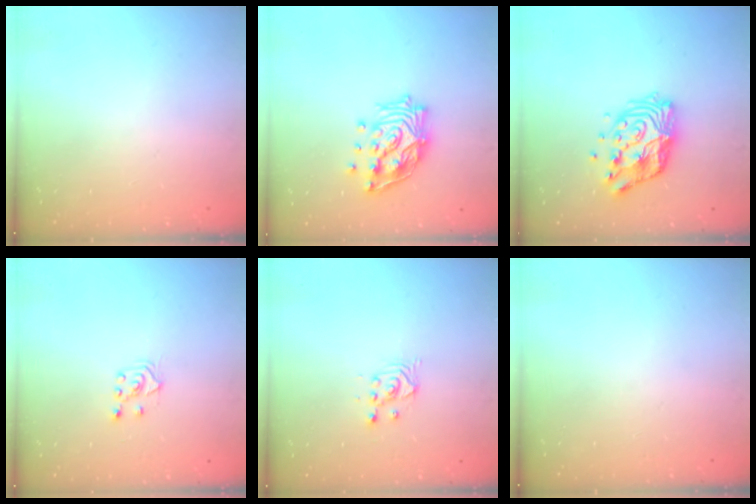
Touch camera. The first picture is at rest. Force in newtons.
{"total": 14.1, "press": 14.0, "slide": 1.4}
{"total": 13.3, "press": 13.2, "slide": 1.1}
{"total": 3.8, "press": 3.8, "slide": 0.5}
{"total": 2.5, "press": 2.5, "slide": 0.2}
{"total": 0.0}